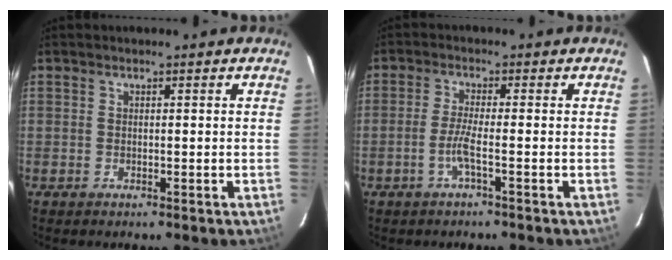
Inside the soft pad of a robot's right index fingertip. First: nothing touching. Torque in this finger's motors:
{"motor_torque": [-0.09, 0.11, 0.02, 0.02]}